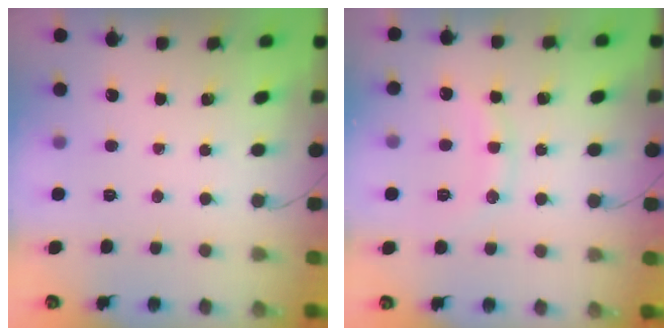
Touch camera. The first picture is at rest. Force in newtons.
{"total": 9.1, "press": 9.1, "slide": 0.7}